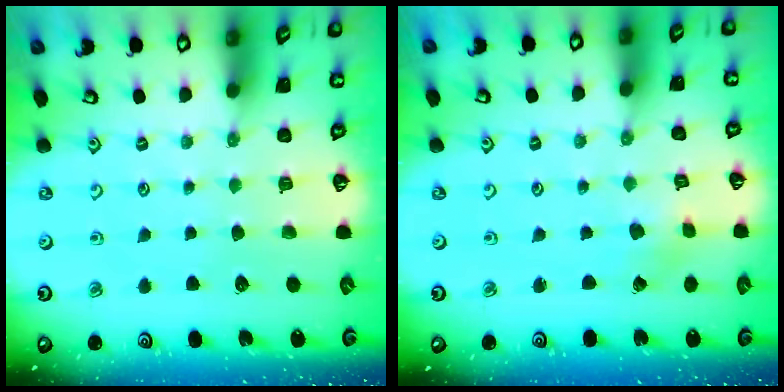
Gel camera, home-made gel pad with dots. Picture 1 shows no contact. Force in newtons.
{"total": 0.7, "press": 0.7, "slide": 0.1}